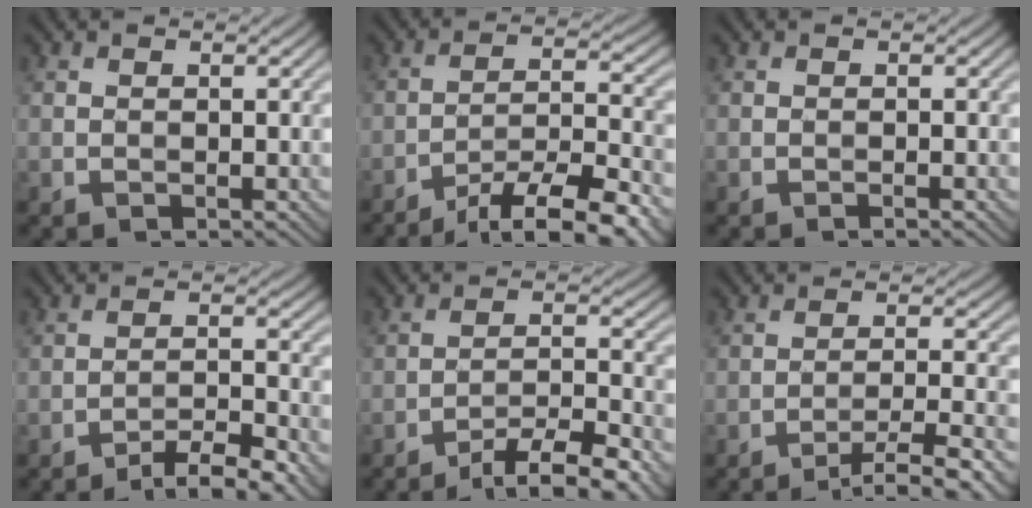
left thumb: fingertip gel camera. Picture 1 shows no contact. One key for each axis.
{"total": 12.3, "fx": -9.4, "fy": 2.7, "fz": 7.5, "tx": -0.130, "ty": -0.004, "tz": -0.144}
{"total": 0.6, "fx": -0.4, "fy": 0.0, "fz": 0.4, "tx": -0.007, "ty": 0.001, "tz": -0.010}
{"total": 5.9, "fx": -4.4, "fy": 1.1, "fz": 3.8, "tx": -0.063, "ty": 0.008, "tz": -0.070}
{"total": 8.0, "fx": -6.1, "fy": 1.5, "fz": 5.0, "tx": -0.091, "ty": 0.011, "tz": -0.098}
{"total": 7.3, "fx": -5.1, "fy": 1.0, "fz": 5.2, "tx": -0.086, "ty": 0.017, "tz": -0.082}